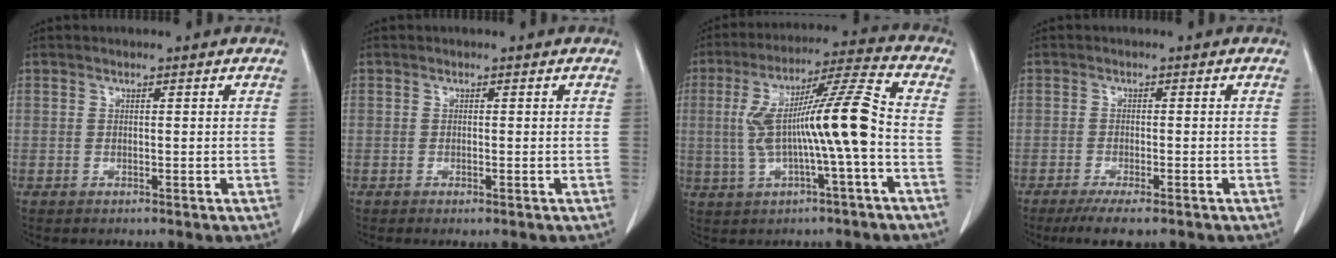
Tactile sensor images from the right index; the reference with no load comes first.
{"total": 0.6, "force": [-0.4, -0.2, 0.5], "torque": [-0.009, -0.004, -0.004]}
{"total": 13.1, "force": [-1.1, 0.0, 13.1], "torque": [-0.239, 0.024, -0.022]}
{"total": 5.9, "force": [-4.3, 0.8, 3.9], "torque": [-0.057, -0.015, -0.064]}